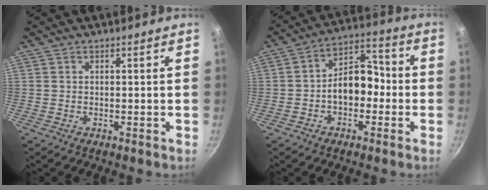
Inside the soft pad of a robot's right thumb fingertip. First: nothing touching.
{"total": 10.4, "force": [-2.0, 7.1, 7.4], "torque": [-0.067, 0.047, -0.044]}